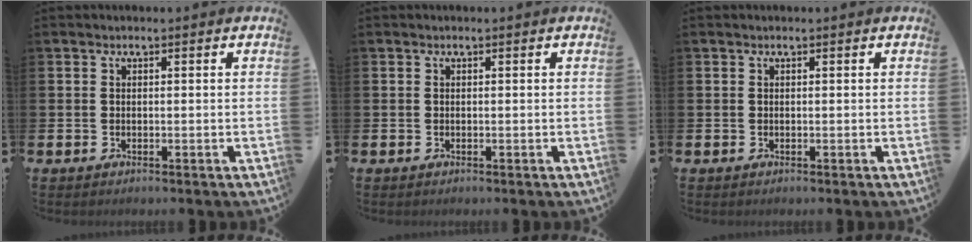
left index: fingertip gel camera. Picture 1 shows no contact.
{"total": 0.0}
{"total": 0.0}